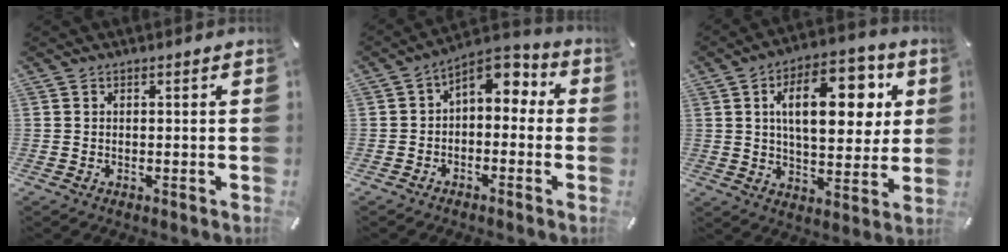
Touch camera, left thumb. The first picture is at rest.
{"total": 5.5, "force": [1.3, 4.0, 3.6], "torque": [-0.049, -0.009, 0.016]}
{"total": 18.2, "force": [5.5, 9.7, 14.3], "torque": [-0.209, -0.003, 0.085]}